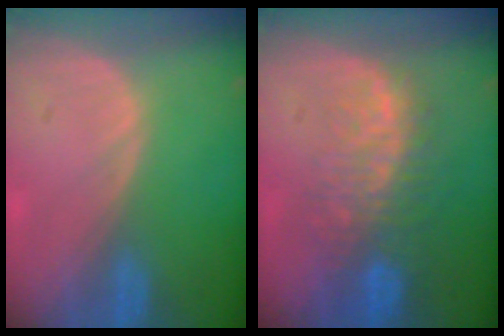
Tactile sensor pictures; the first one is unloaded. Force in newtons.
{"total": 10.1, "press": 8.6, "slide": 5.3}